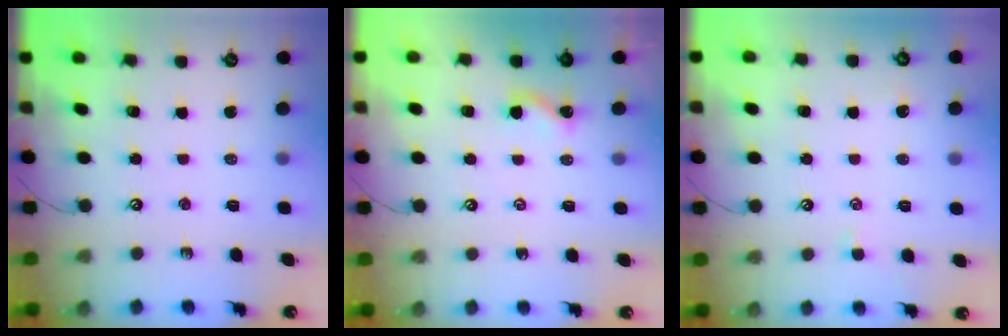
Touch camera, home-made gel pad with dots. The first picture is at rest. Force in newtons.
{"total": 2.0, "press": 2.0, "slide": 0.4}
{"total": 2.7, "press": 2.6, "slide": 0.3}